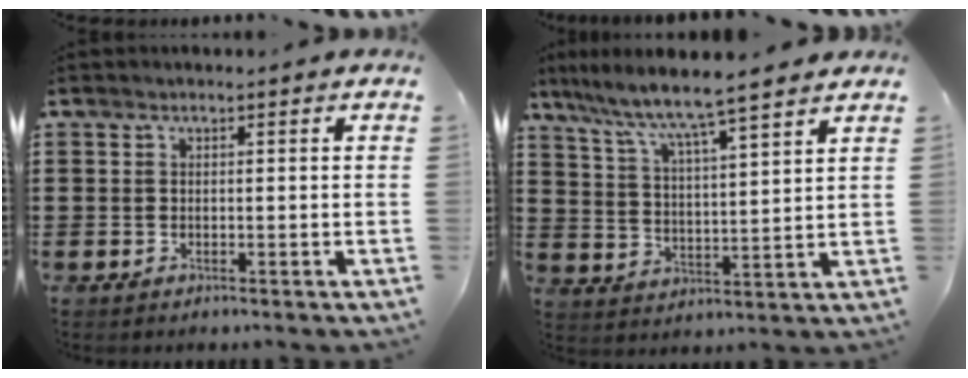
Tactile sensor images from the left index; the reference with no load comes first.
{"total": 5.7, "force": [5.2, -0.3, 2.5], "torque": [-0.072, -0.037, 0.081]}